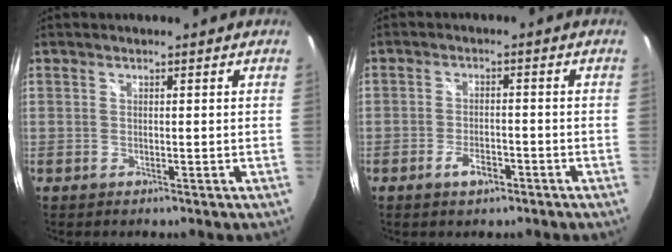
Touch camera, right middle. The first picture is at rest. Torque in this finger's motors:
{"motor_torque": [0.64, -0.51, 0.30, 0.06]}